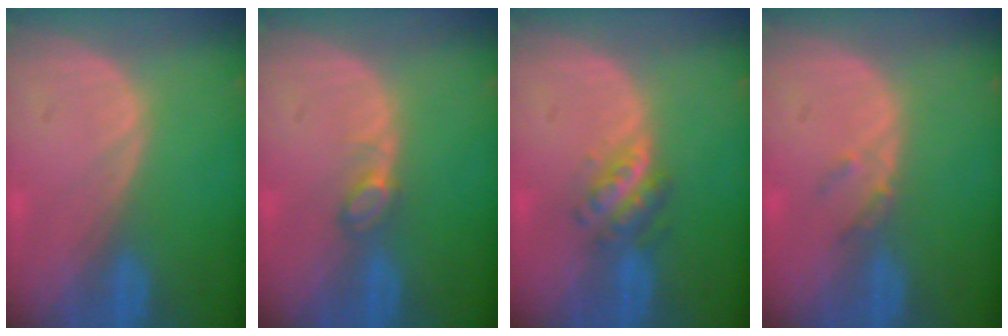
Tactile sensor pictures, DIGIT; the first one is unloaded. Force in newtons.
{"total": 2.2, "press": 2.2, "slide": 0.3}
{"total": 4.9, "press": 4.5, "slide": 2.1}
{"total": 1.8, "press": 1.6, "slide": 0.8}